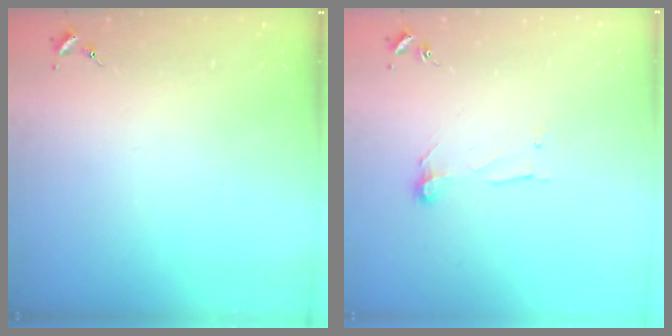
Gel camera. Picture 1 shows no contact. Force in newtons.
{"total": 6.4, "press": 6.4, "slide": 0.3}